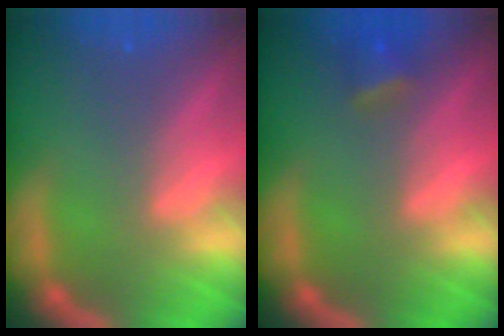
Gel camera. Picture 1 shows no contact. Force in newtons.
{"total": 2.4}